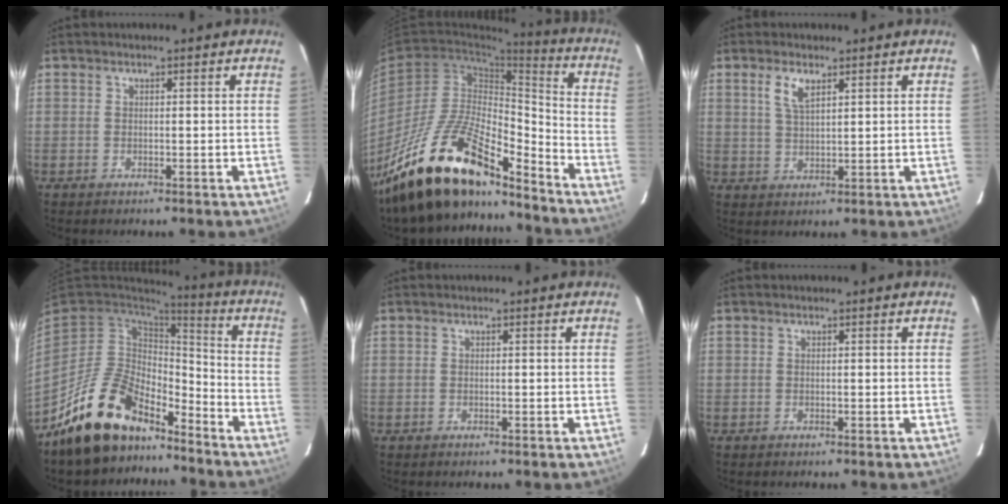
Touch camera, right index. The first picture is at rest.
{"total": 23.0, "force": [-17.5, 7.3, 13.0], "torque": [-0.245, -0.007, -0.308]}
{"total": 4.1, "force": [2.2, 1.6, 3.1], "torque": [-0.060, 0.002, 0.044]}
{"total": 17.3, "force": [-13.3, 7.9, 7.7], "torque": [-0.168, 0.012, -0.222]}
{"total": 0.0}
{"total": 0.0}